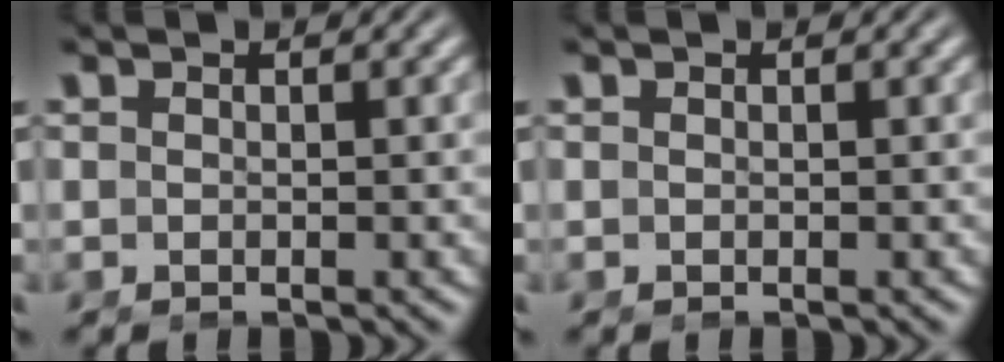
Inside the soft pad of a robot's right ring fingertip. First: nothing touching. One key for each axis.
{"total": 0.0}